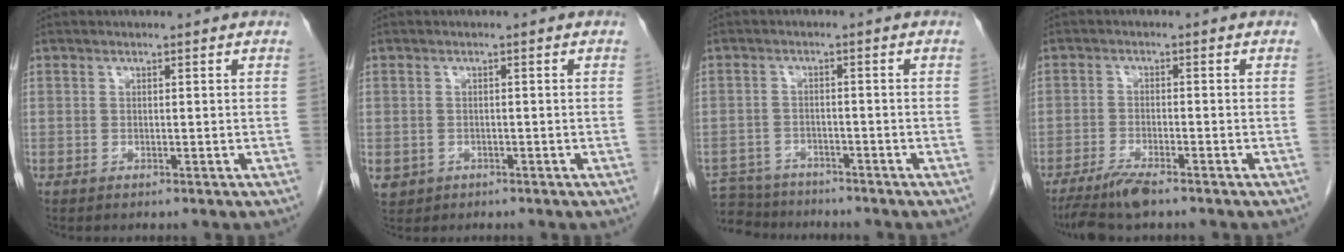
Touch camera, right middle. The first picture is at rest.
{"total": 3.1, "force": [-1.4, 2.7, 0.6], "torque": [-0.010, 0.001, -0.018]}
{"total": 7.5, "force": [-7.1, 2.3, 0.8], "torque": [-0.016, 0.002, -0.117]}
{"total": 5.3, "force": [-4.2, 0.5, 3.3], "torque": [-0.064, -0.014, -0.076]}